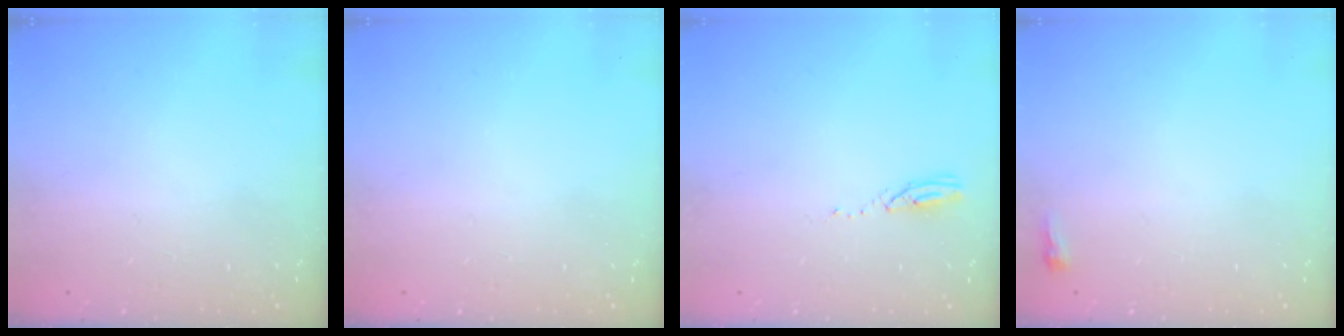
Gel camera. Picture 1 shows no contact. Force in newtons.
{"total": 0.0}
{"total": 3.2, "press": 3.2, "slide": 0.3}
{"total": 2.4, "press": 2.4, "slide": 0.6}